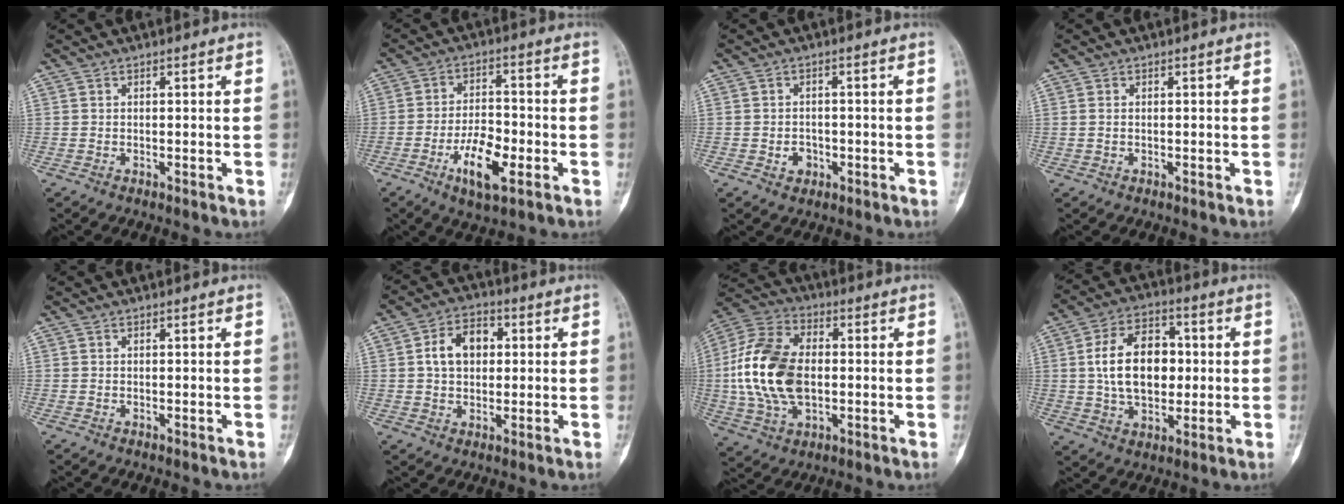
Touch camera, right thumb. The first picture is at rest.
{"total": 9.7, "force": [-3.9, 4.0, 8.0], "torque": [-0.136, 0.017, -0.067]}
{"total": 2.8, "force": [-0.9, 2.3, 1.2], "torque": [-0.004, 0.007, -0.011]}
{"total": 0.9, "force": [0.1, 0.6, 0.6], "torque": [-0.017, 0.002, 0.006]}
{"total": 0.0}
{"total": 8.4, "force": [1.4, 6.0, 5.8], "torque": [-0.076, 0.014, 0.018]}
{"total": 18.6, "force": [-0.2, 11.5, 14.7], "torque": [-0.295, 0.014, -0.002]}
{"total": 14.5, "force": [1.2, 9.4, 11.0], "torque": [-0.156, 0.011, 0.019]}